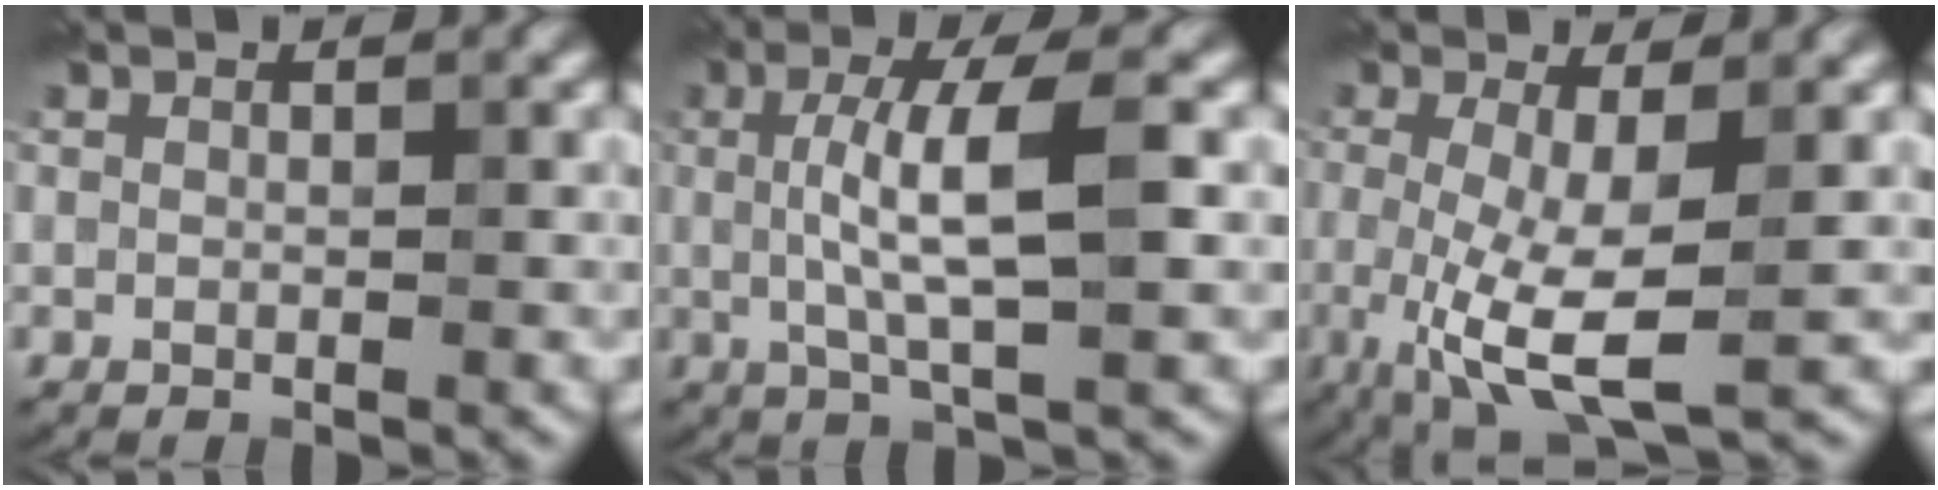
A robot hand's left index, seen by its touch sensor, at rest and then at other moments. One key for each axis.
{"total": 6.1, "fx": 0.6, "fy": 1.3, "fz": 5.9, "tx": -0.113, "ty": 0.005, "tz": 0.007}
{"total": 5.7, "fx": -0.8, "fy": 1.6, "fz": 5.4, "tx": -0.114, "ty": -0.020, "tz": -0.011}